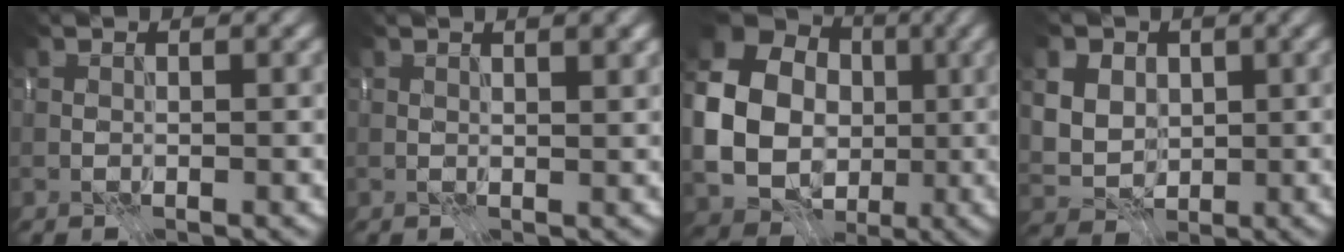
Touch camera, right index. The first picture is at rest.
{"total": 2.4, "force": [1.3, 0.6, 1.9], "torque": [-0.026, 0.000, 0.020]}
{"total": 11.9, "force": [0.1, 10.4, 5.7], "torque": [-0.124, -0.014, -0.012]}
{"total": 7.7, "force": [2.8, 6.2, 3.6], "torque": [-0.069, 0.019, 0.038]}